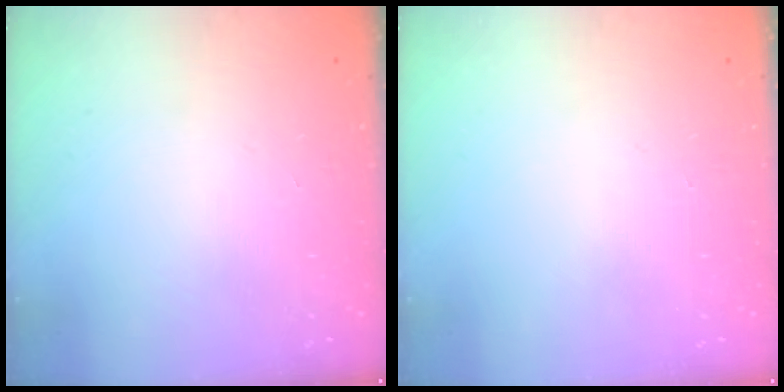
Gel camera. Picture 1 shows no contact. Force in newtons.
{"total": 0.0}